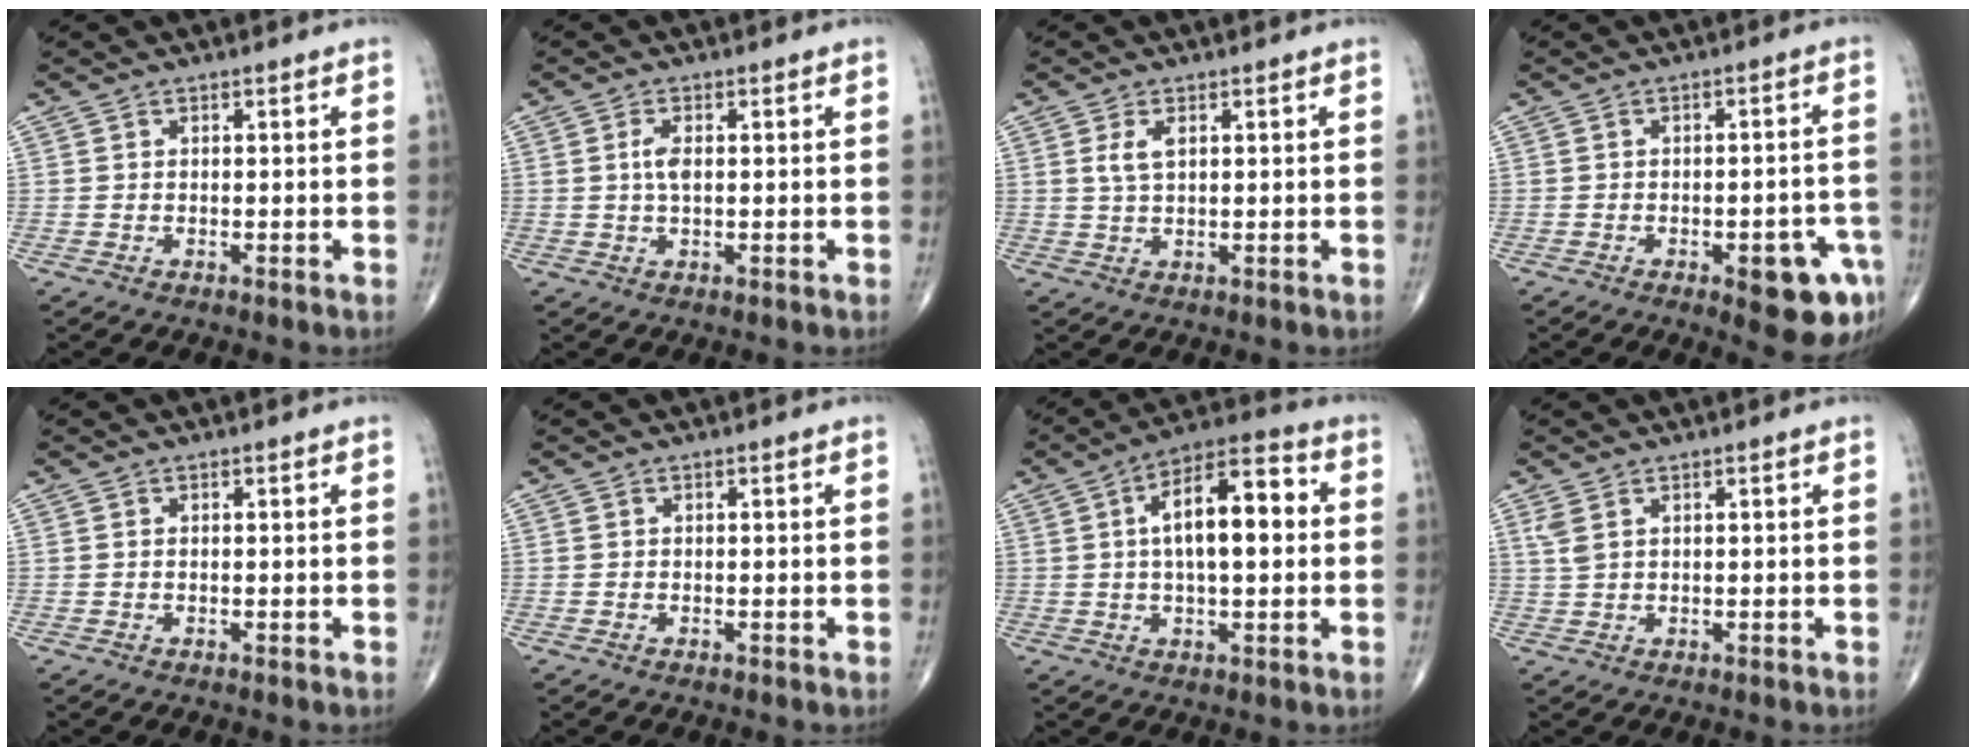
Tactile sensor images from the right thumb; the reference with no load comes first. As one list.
[{"total": 2.8, "force": [0.3, 1.3, 2.5], "torque": [-0.054, 0.000, 0.004]}, {"total": 3.1, "force": [1.0, 1.5, 2.6], "torque": [-0.054, 0.000, 0.023]}, {"total": 10.3, "force": [-4.7, 3.6, 8.4], "torque": [-0.078, 0.023, -0.050]}, {"total": 0.0}, {"total": 0.0}, {"total": 13.9, "force": [1.8, 5.9, 12.4], "torque": [-0.189, 0.025, 0.021]}, {"total": 2.4, "force": [1.2, 1.0, 1.8], "torque": [-0.046, 0.006, 0.034]}]